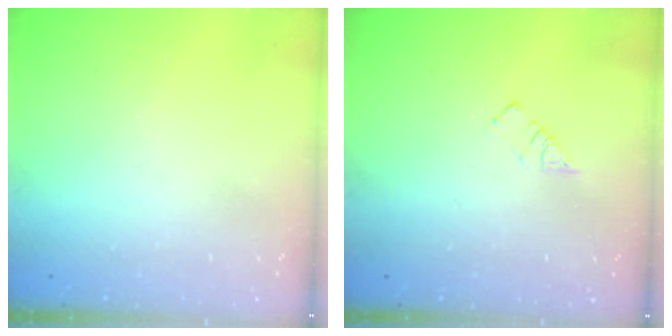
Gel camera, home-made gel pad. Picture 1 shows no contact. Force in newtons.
{"total": 2.6, "press": 2.6, "slide": 0.3}